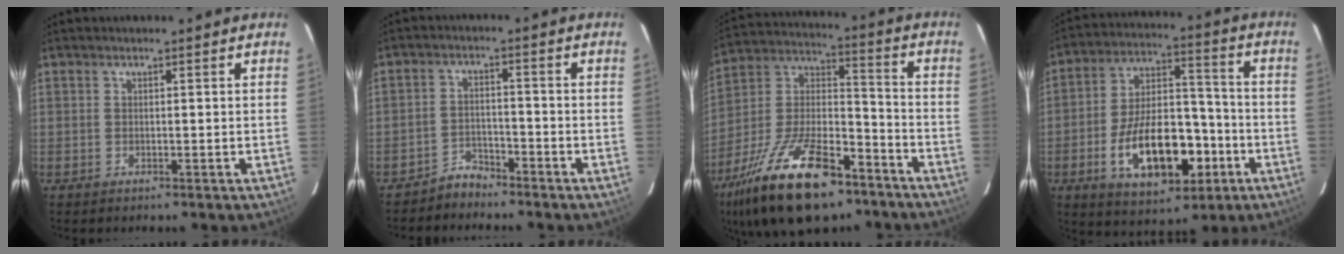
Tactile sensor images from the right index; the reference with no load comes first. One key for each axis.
{"total": 3.7, "fx": -3.4, "fy": 1.3, "fz": -0.1, "tx": -0.002, "ty": 0.012, "tz": -0.061}
{"total": 25.2, "fx": -15.8, "fy": 10.5, "fz": 16.6, "tx": -0.327, "ty": -0.008, "tz": -0.262}
{"total": 18.2, "fx": -6.5, "fy": 9.3, "fz": 14.3, "tx": -0.267, "ty": 0.017, "tz": -0.090}